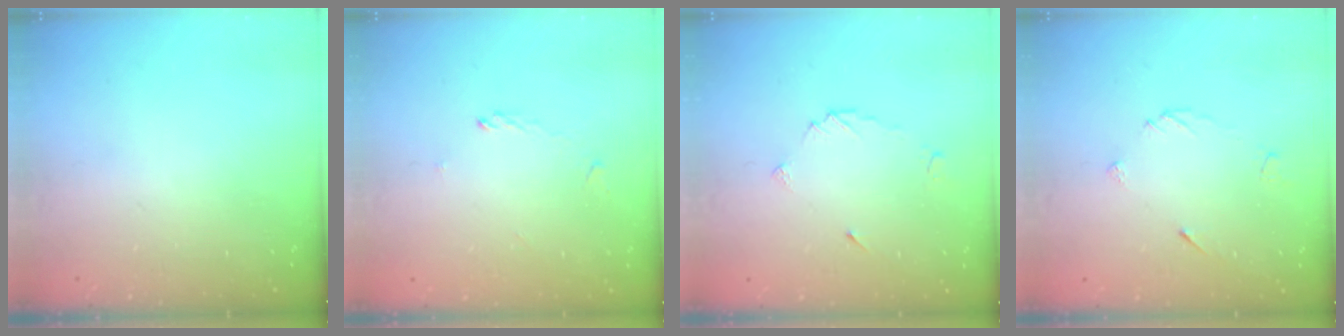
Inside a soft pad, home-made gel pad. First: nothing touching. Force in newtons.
{"total": 1.4, "press": 1.3, "slide": 0.2}
{"total": 3.7, "press": 3.7, "slide": 0.4}
{"total": 4.0, "press": 4.0, "slide": 0.5}